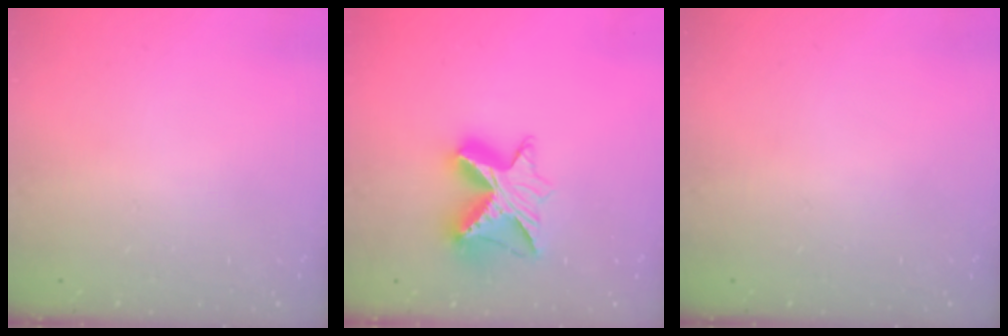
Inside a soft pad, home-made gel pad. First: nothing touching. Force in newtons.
{"total": 10.9, "press": 10.9, "slide": 0.7}
{"total": 0.0}